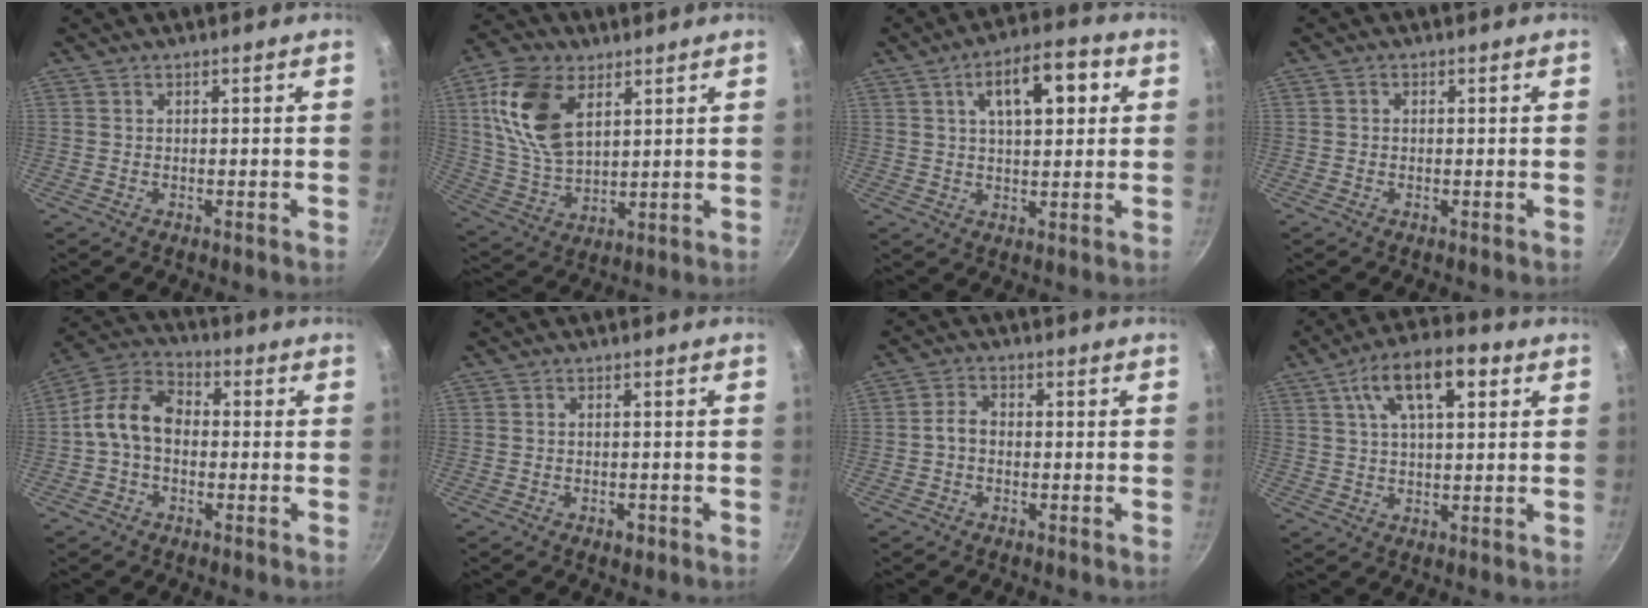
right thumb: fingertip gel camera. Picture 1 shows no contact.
{"total": 15.2, "force": [5.8, 8.9, 10.9], "torque": [-0.195, -0.015, 0.118]}
{"total": 11.6, "force": [3.6, 5.3, 9.7], "torque": [-0.124, 0.009, 0.051]}
{"total": 0.5, "force": [0.0, 0.5, 0.2], "torque": [-0.002, 0.003, -0.002]}
{"total": 10.1, "force": [-0.8, 7.3, 6.9], "torque": [-0.105, 0.035, -0.037]}
{"total": 1.8, "force": [-0.9, 1.1, 1.1], "torque": [-0.018, 0.004, -0.012]}
{"total": 3.0, "force": [-0.8, 2.2, 1.9], "torque": [-0.031, 0.018, -0.024]}
{"total": 12.8, "force": [4.9, 5.7, 10.4], "torque": [-0.163, 0.010, 0.073]}